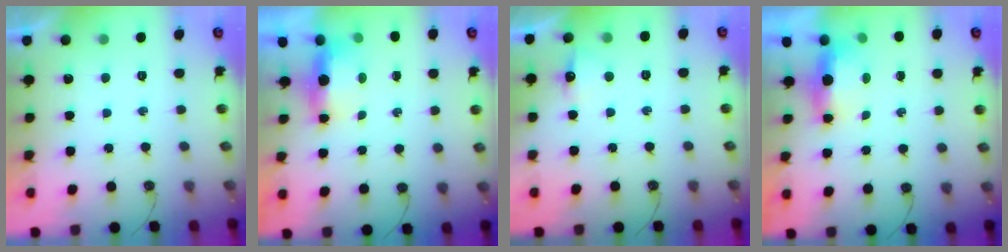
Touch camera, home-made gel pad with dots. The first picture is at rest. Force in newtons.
{"total": 10.5, "press": 6.1, "slide": 8.5}
{"total": 5.8, "press": 5.7, "slide": 1.0}
{"total": 5.9, "press": 5.2, "slide": 2.7}